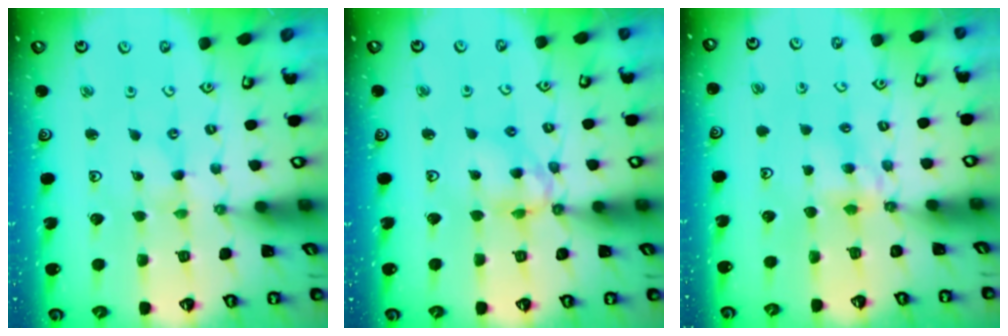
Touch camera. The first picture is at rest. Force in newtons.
{"total": 7.8, "press": 7.7, "slide": 1.0}
{"total": 4.5, "press": 4.5, "slide": 0.4}